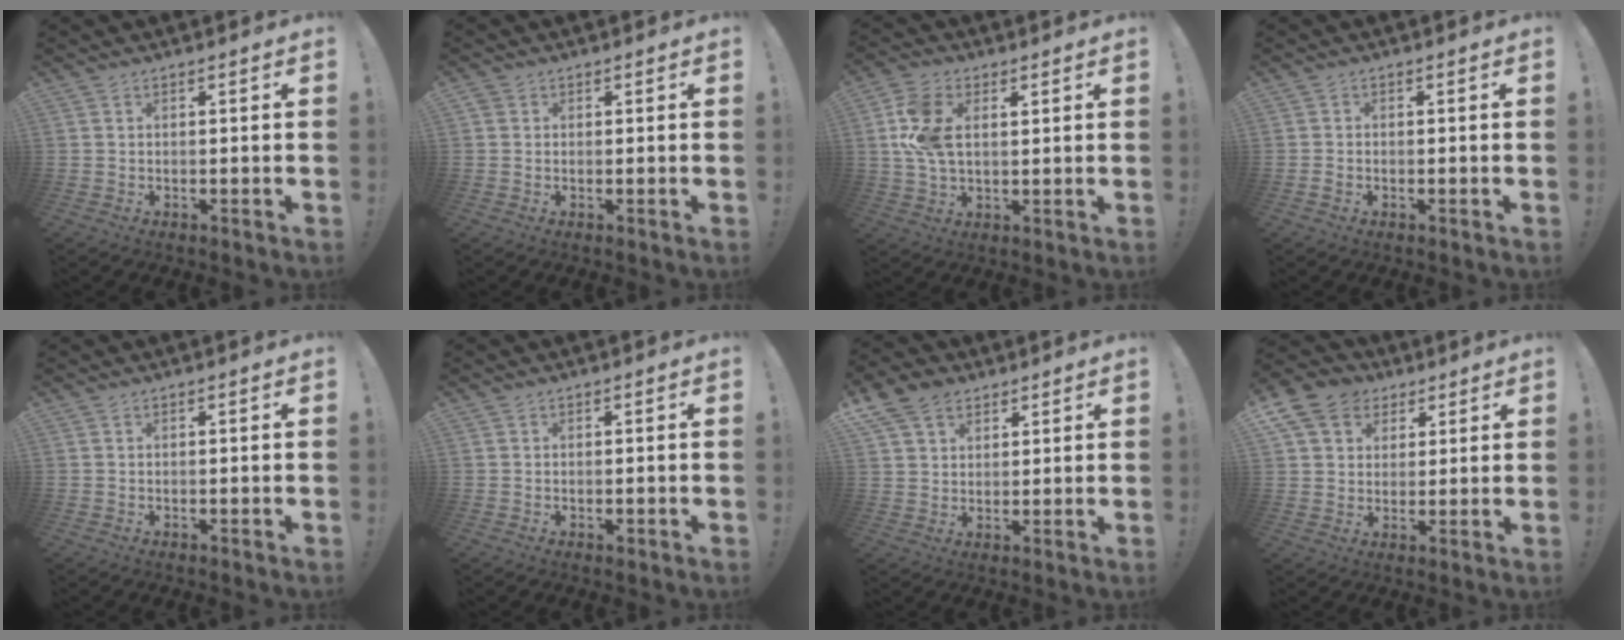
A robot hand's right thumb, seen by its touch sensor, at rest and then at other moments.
{"total": 0.9, "force": [0.3, 0.9, 0.3], "torque": [-0.002, 0.001, 0.006]}
{"total": 10.8, "force": [2.8, 6.8, 7.9], "torque": [-0.159, -0.002, 0.052]}
{"total": 1.4, "force": [-0.9, 0.7, 0.8], "torque": [-0.020, 0.008, -0.014]}
{"total": 0.0}
{"total": 0.7, "force": [-0.3, 0.4, 0.4], "torque": [-0.014, 0.005, -0.003]}
{"total": 9.6, "force": [5.4, 7.0, 3.8], "torque": [-0.060, -0.020, 0.107]}
{"total": 11.8, "force": [5.1, 9.6, 4.6], "torque": [-0.066, -0.023, 0.106]}